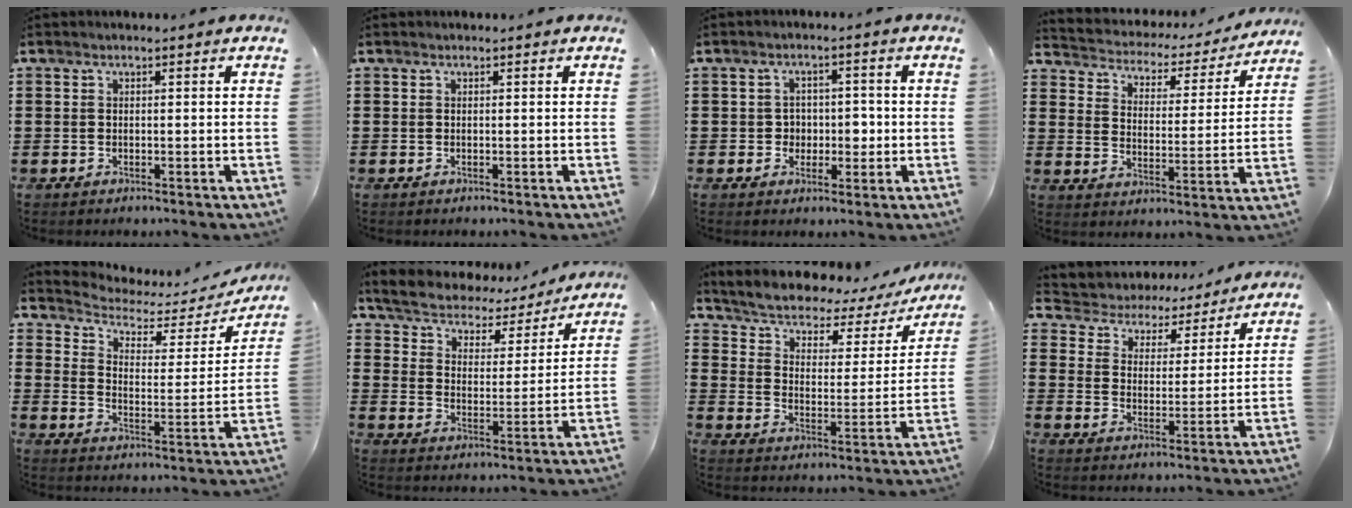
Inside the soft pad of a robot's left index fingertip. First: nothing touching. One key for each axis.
{"total": 0.0}
{"total": 3.6, "fx": -0.3, "fy": 3.1, "fz": 1.8, "tx": -0.030, "ty": 0.000, "tz": -0.015}
{"total": 2.9, "fx": 2.8, "fy": 0.7, "fz": 0.0, "tx": -0.023, "ty": -0.026, "tz": 0.038}
{"total": 3.1, "fx": 2.5, "fy": 1.6, "fz": 1.1, "tx": -0.042, "ty": -0.020, "tz": 0.033}
{"total": 4.3, "fx": 4.2, "fy": 0.8, "fz": 0.0, "tx": -0.029, "ty": -0.033, "tz": 0.065}
{"total": 3.5, "fx": 2.9, "fy": 1.3, "fz": 1.4, "tx": -0.047, "ty": -0.029, "tz": 0.040}
{"total": 4.2, "fx": 4.2, "fy": 0.7, "fz": -0.2, "tx": -0.025, "ty": -0.035, "tz": 0.065}